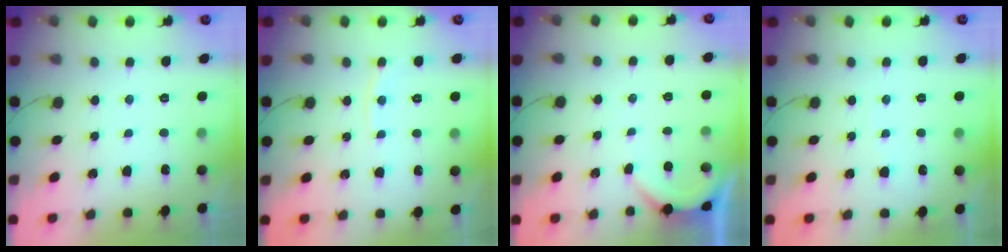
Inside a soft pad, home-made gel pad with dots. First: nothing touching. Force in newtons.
{"total": 4.9, "press": 4.8, "slide": 0.7}
{"total": 1.9, "press": 1.9, "slide": 0.2}
{"total": 2.7, "press": 2.7, "slide": 0.3}